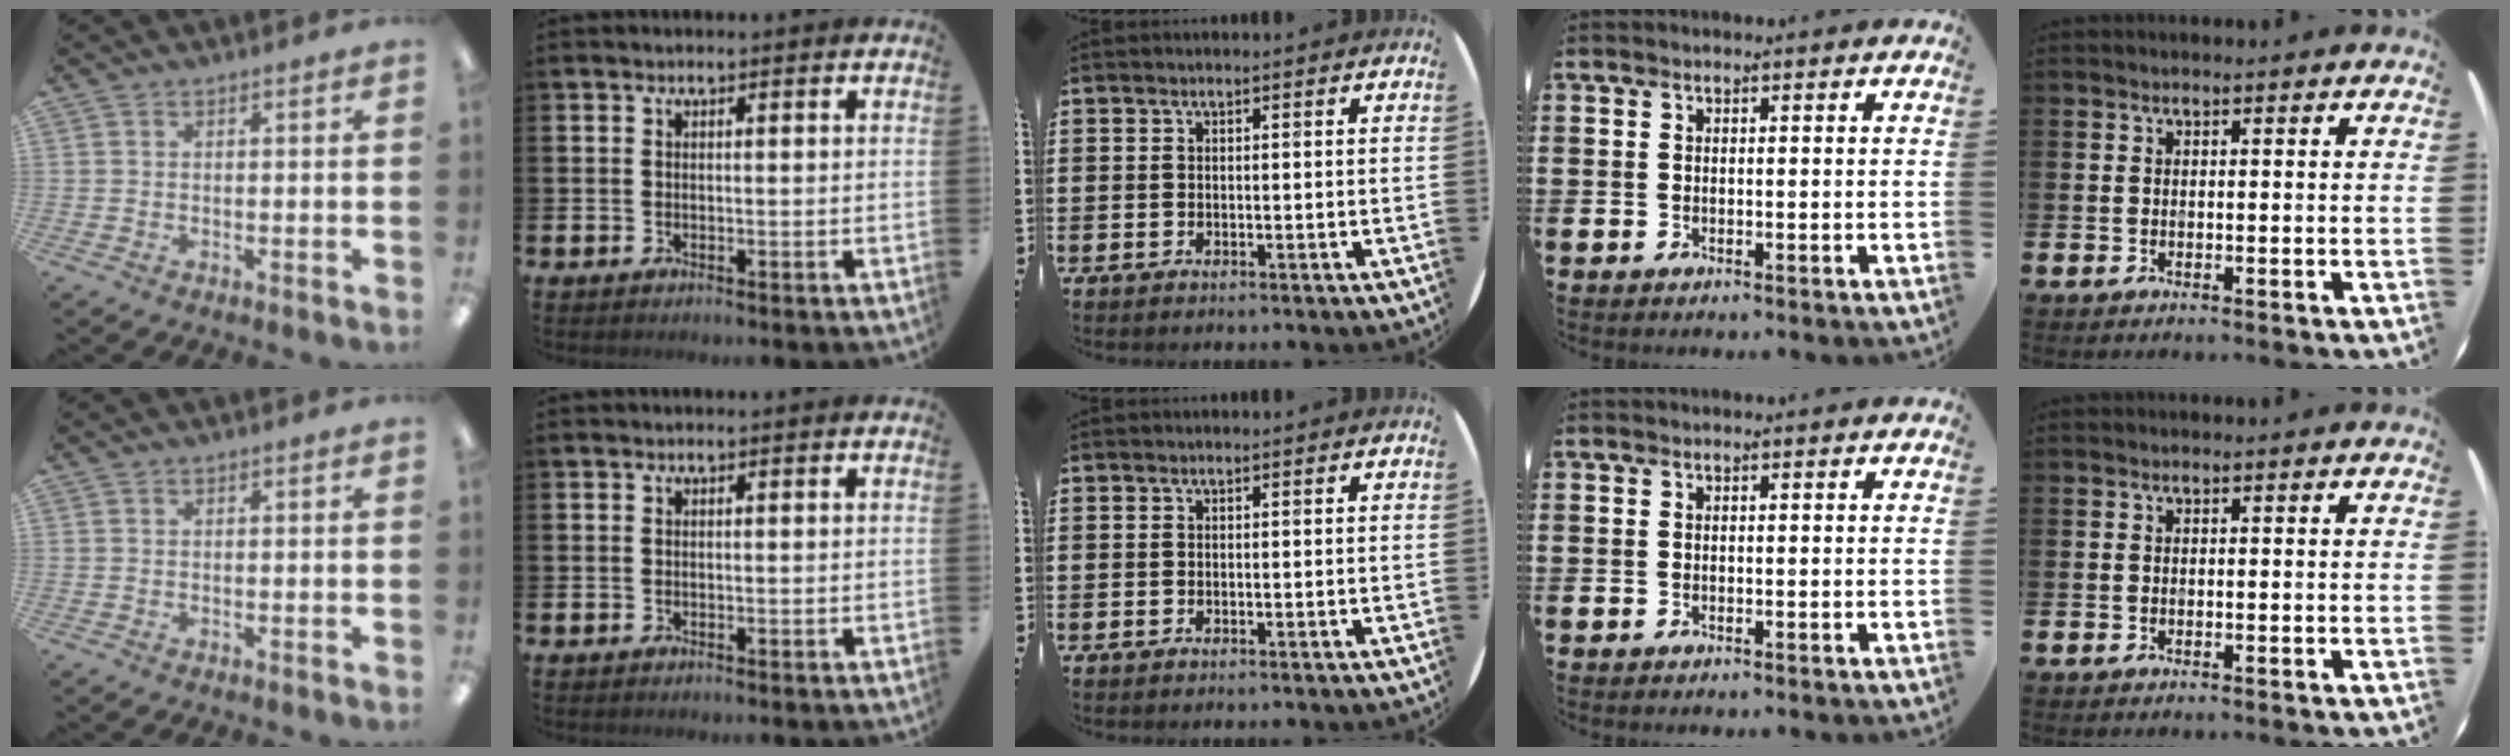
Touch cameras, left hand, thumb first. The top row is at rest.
{}